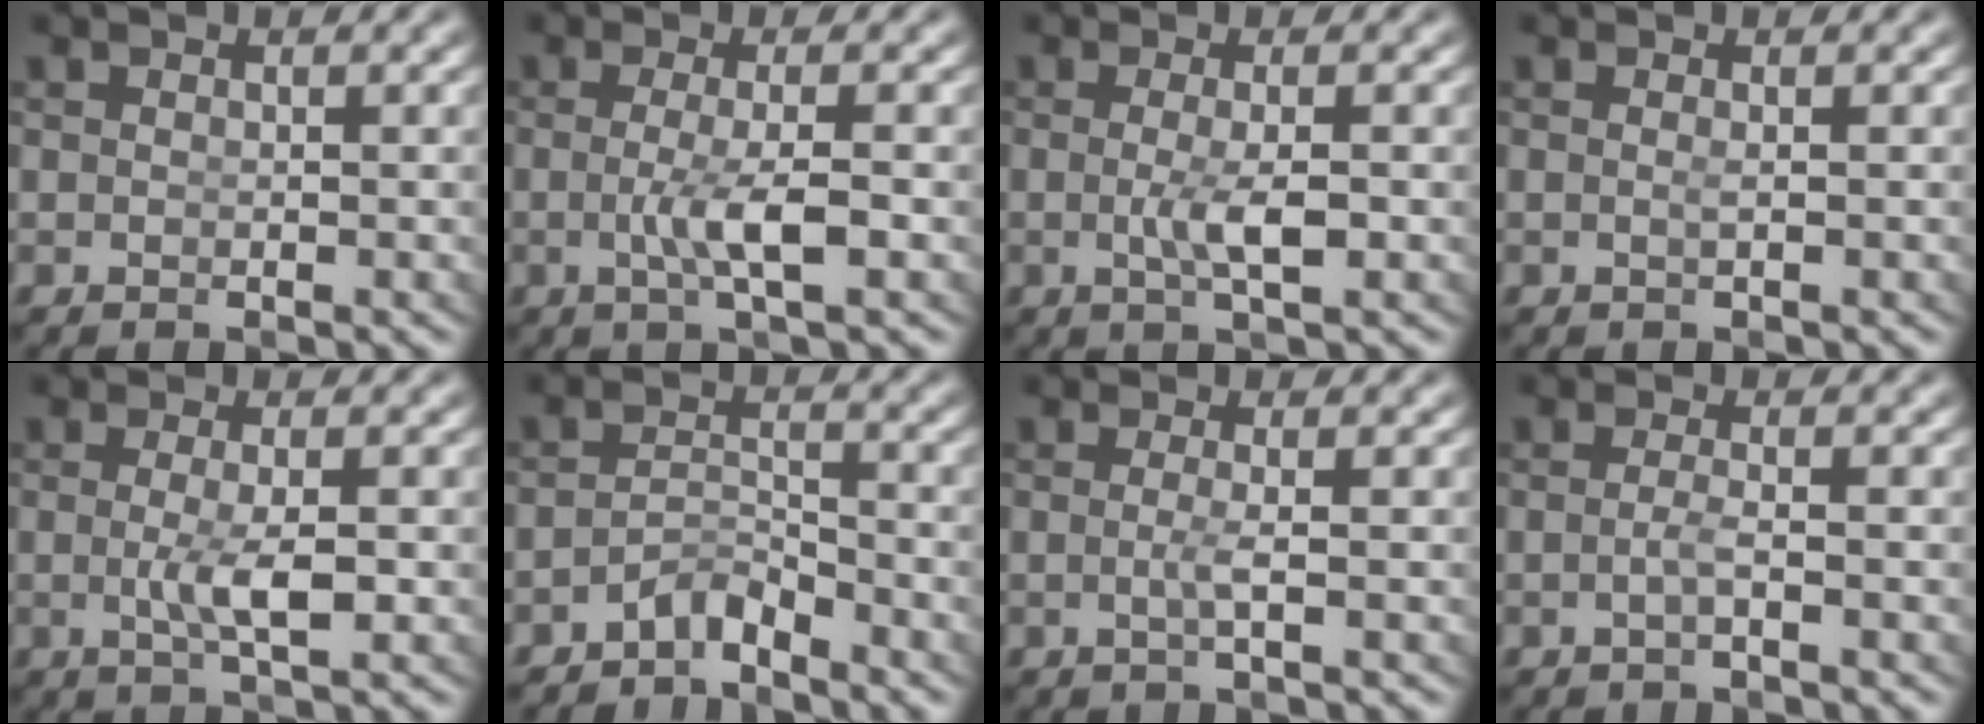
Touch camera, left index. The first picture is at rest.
{"total": 2.9, "force": [-0.8, -0.2, 2.8], "torque": [-0.058, -0.011, -0.005]}
{"total": 2.4, "force": [-0.7, -0.1, 2.3], "torque": [-0.048, -0.011, -0.003]}
{"total": 0.6, "force": [-0.2, -0.4, 0.4], "torque": [-0.013, -0.006, 0.000]}
{"total": 2.6, "force": [-0.6, -0.1, 2.6], "torque": [-0.051, -0.012, 0.000]}
{"total": 2.6, "force": [-2.5, 0.5, 0.5], "torque": [-0.011, -0.007, -0.040]}
{"total": 1.4, "force": [-0.6, -0.8, 1.0], "torque": [-0.029, -0.011, -0.003]}
{"total": 1.5, "force": [-1.0, -0.8, 0.7], "torque": [-0.021, -0.008, -0.012]}